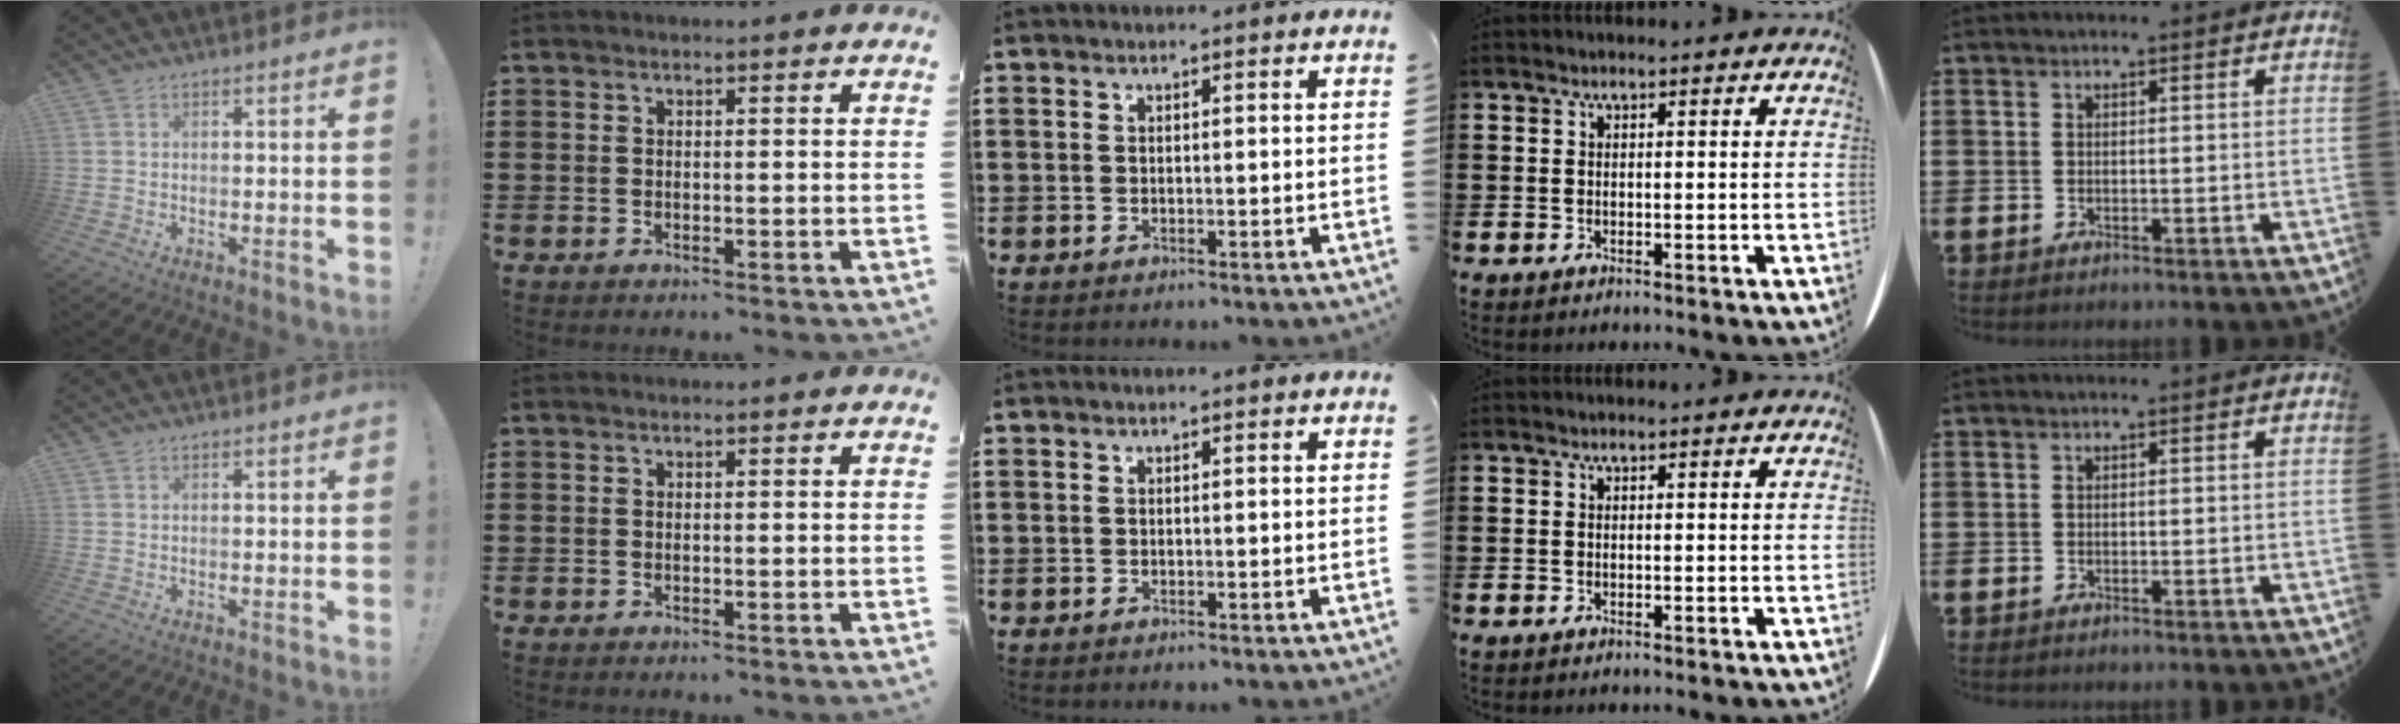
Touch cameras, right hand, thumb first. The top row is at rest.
{}